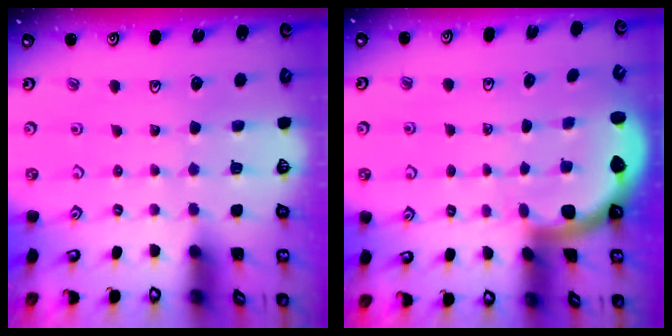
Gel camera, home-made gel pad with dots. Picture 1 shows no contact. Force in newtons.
{"total": 1.8, "press": 1.8, "slide": 0.3}